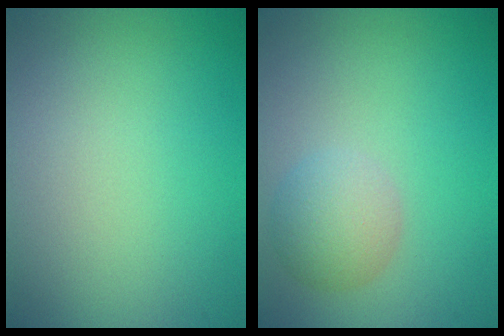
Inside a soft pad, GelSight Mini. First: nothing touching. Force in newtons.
{"total": 3.0, "press": 3.0, "slide": 0.0}